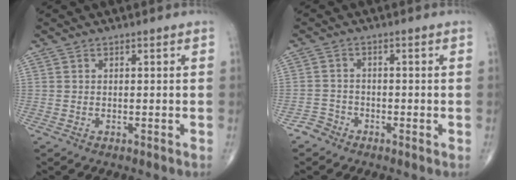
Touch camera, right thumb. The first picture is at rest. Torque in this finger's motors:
{"motor_torque": [1.29, 1.37, 0.12, -0.80, 0.05]}